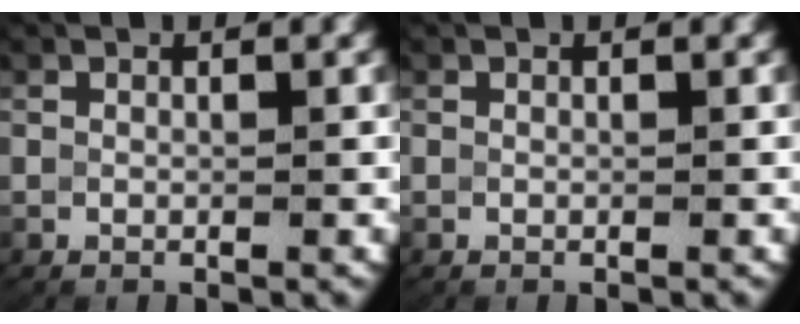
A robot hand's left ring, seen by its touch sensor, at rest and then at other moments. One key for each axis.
{"total": 0.0}